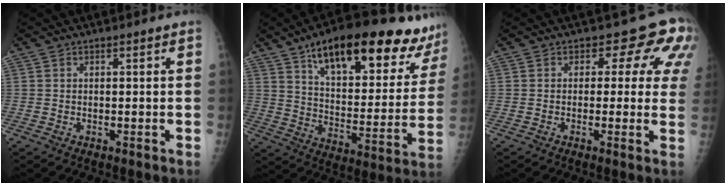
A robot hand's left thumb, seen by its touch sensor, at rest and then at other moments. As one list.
[{"total": 27.8, "force": [18.3, 9.5, 18.7], "torque": [-0.233, -0.048, 0.269]}, {"total": 8.1, "force": [3.6, 5.1, 5.2], "torque": [-0.018, -0.010, 0.021]}]